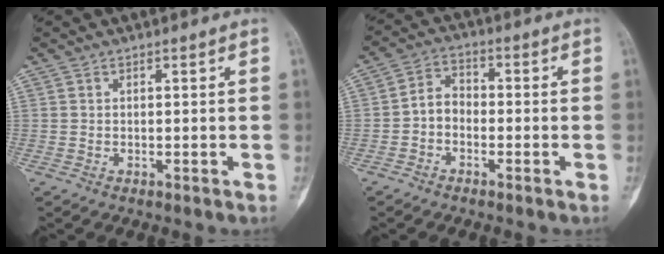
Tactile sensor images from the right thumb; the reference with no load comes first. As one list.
[{"total": 5.0, "force": [-1.5, 3.8, 2.9], "torque": [-0.035, 0.023, -0.040]}]